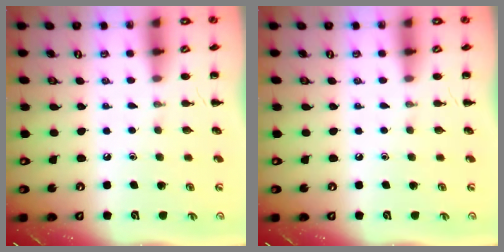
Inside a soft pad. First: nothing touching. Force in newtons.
{"total": 0.0}